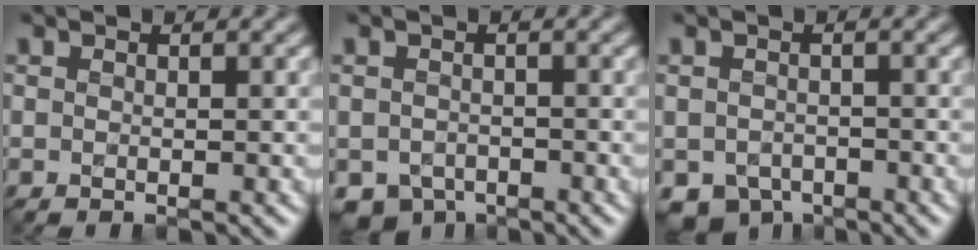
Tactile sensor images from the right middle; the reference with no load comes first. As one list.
[{"total": 2.0, "force": [-1.7, 1.0, -0.2], "torque": [-0.001, -0.010, -0.029]}, {"total": 2.5, "force": [-2.1, 1.4, 0.2], "torque": [-0.007, -0.012, -0.035]}]